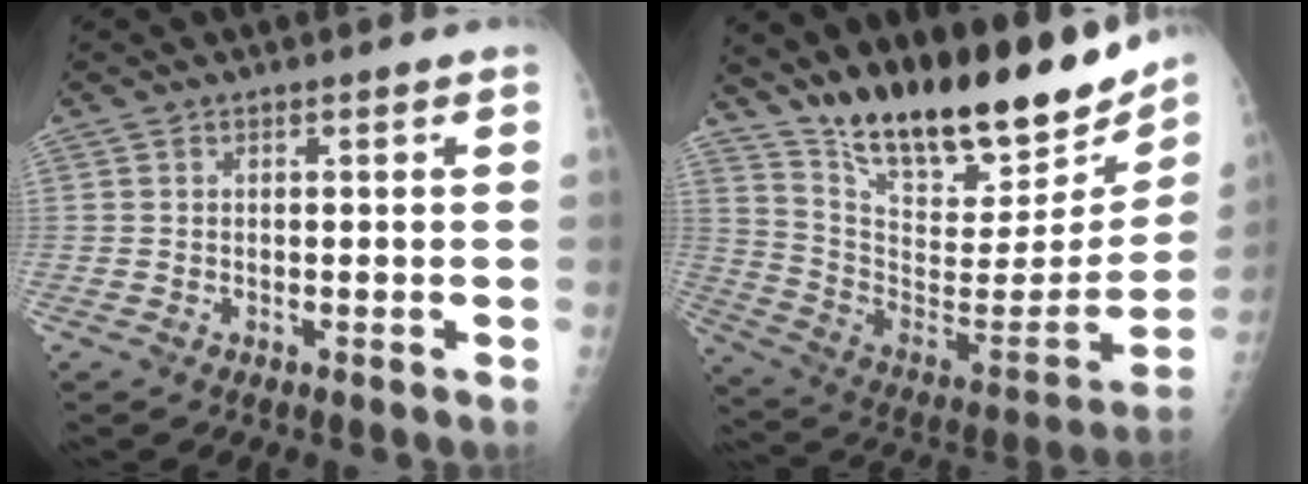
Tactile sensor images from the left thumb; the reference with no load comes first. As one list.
[{"total": 27.4, "force": [21.2, 9.1, 14.9], "torque": [-0.210, -0.090, 0.334]}]